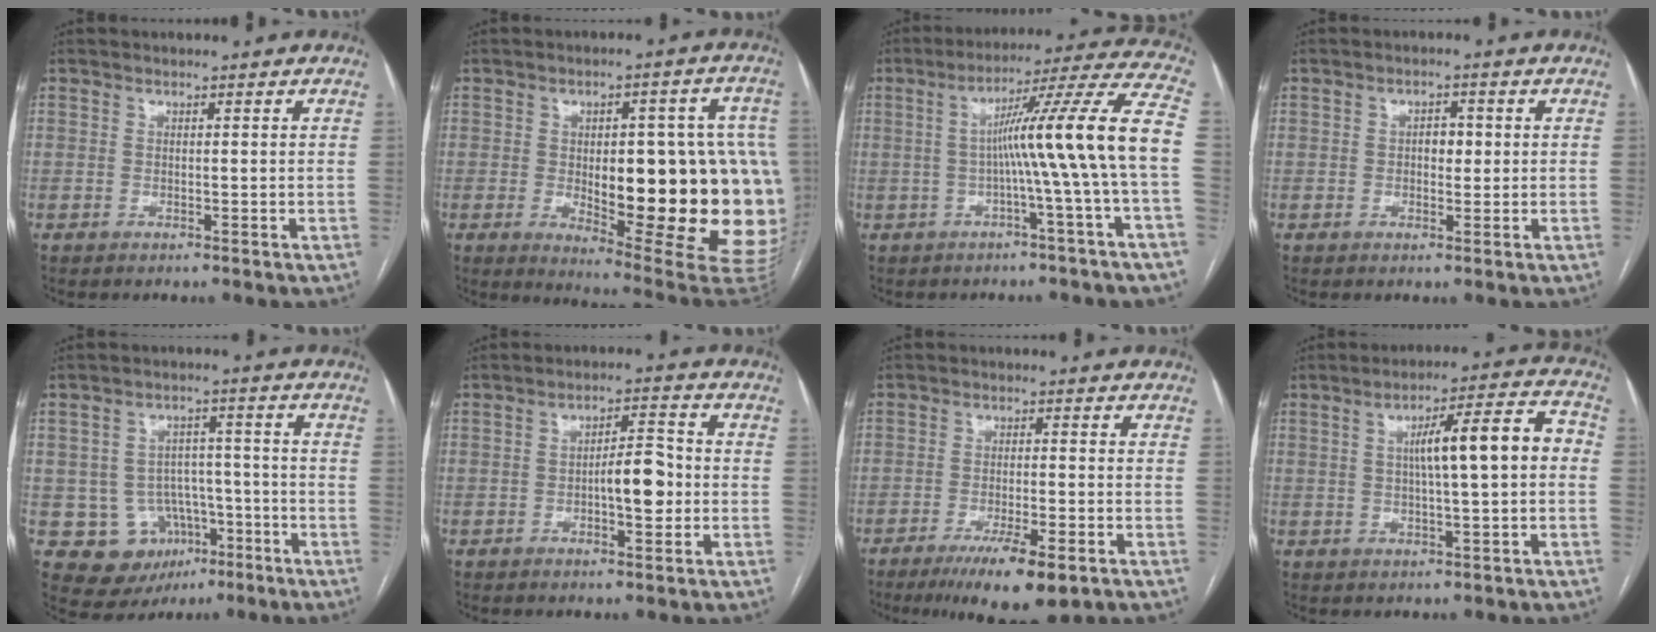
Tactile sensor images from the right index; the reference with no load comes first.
{"total": 24.1, "force": [-2.1, 6.5, 23.1], "torque": [-0.214, 0.012, -0.002]}
{"total": 14.6, "force": [-1.5, -2.7, 14.2], "torque": [-0.198, 0.021, -0.027]}
{"total": 2.7, "force": [0.2, 1.6, 2.2], "torque": [-0.028, 0.006, 0.004]}
{"total": 9.8, "force": [-3.6, 8.6, 3.0], "torque": [-0.040, 0.026, -0.042]}
{"total": 6.4, "force": [-1.0, 2.0, 6.0], "torque": [-0.095, 0.013, -0.014]}
{"total": 9.8, "force": [-6.0, 1.5, 7.7], "torque": [-0.124, -0.022, -0.091]}
{"total": 10.6, "force": [0.6, 1.5, 10.4], "torque": [-0.154, 0.032, 0.009]}